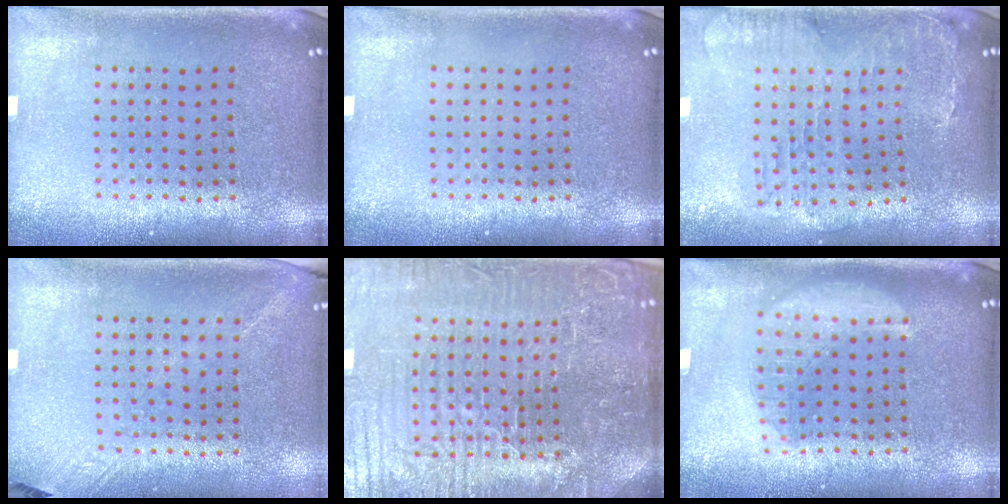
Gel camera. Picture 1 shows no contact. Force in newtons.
{"total": 0.0}
{"total": 0.6, "press": 0.5, "slide": 0.3}
{"total": 1.4, "press": 1.0, "slide": 0.9}
{"total": 6.8, "press": 6.1, "slide": 3.0}
{"total": 1.8, "press": 1.8, "slide": 0.2}